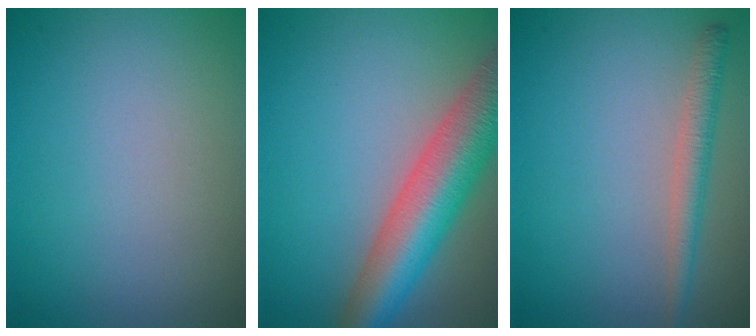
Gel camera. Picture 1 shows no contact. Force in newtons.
{"total": 8.6, "press": 8.6, "slide": 0.5}
{"total": 2.1, "press": 2.1, "slide": 0.1}